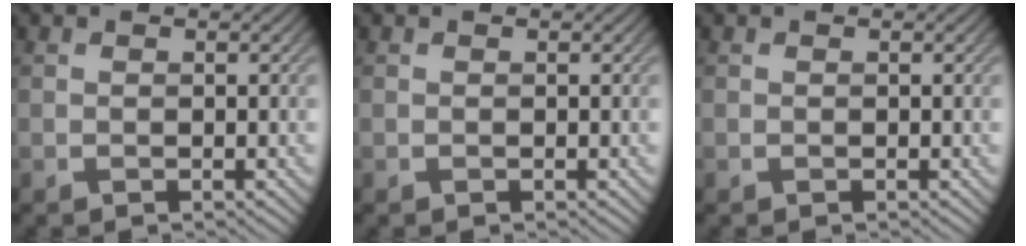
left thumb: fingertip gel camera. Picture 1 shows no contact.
{"total": 0.0}
{"total": 0.0}